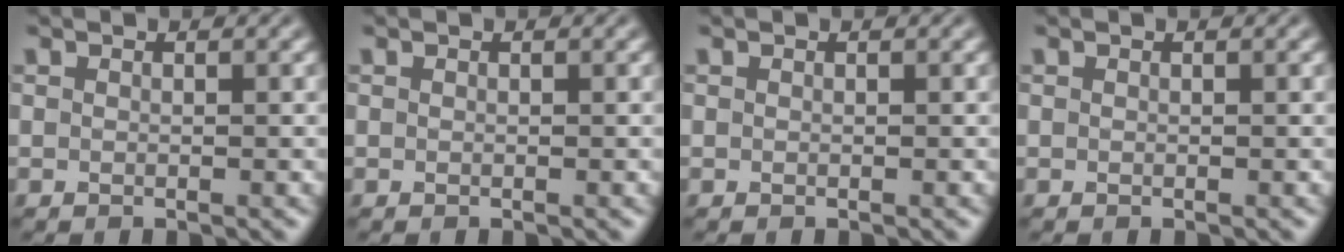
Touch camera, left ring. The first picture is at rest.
{"total": 0.0}
{"total": 0.0}
{"total": 0.0}